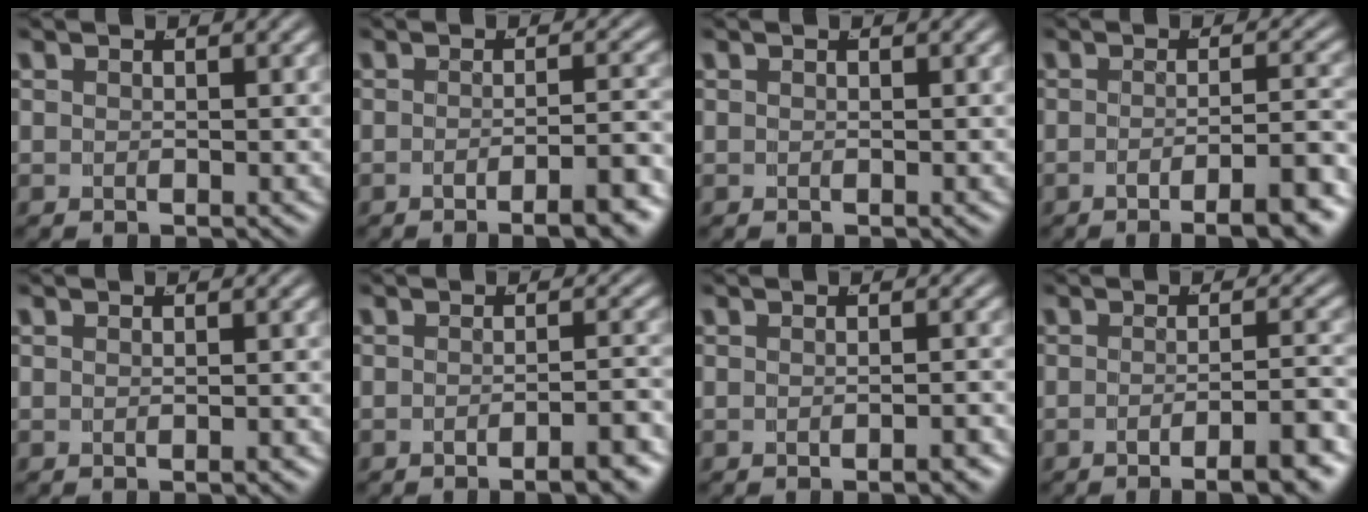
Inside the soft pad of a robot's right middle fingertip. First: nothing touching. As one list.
[{"total": 4.6, "force": [-3.4, 0.3, 3.0], "torque": [-0.030, 0.008, -0.060]}, {"total": 0.0}, {"total": 5.9, "force": [-4.3, 0.7, 4.1], "torque": [-0.043, 0.001, -0.069]}, {"total": 0.5, "force": [-0.4, -0.1, 0.3], "torque": [-0.005, 0.008, -0.012]}, {"total": 3.4, "force": [-2.7, 0.1, 2.1], "torque": [-0.018, 0.013, -0.051]}, {"total": 1.4, "force": [-1.1, 0.0, 0.7], "torque": [-0.007, 0.013, -0.025]}, {"total": 5.2, "force": [-3.8, 0.5, 3.5], "torque": [-0.039, 0.004, -0.064]}]